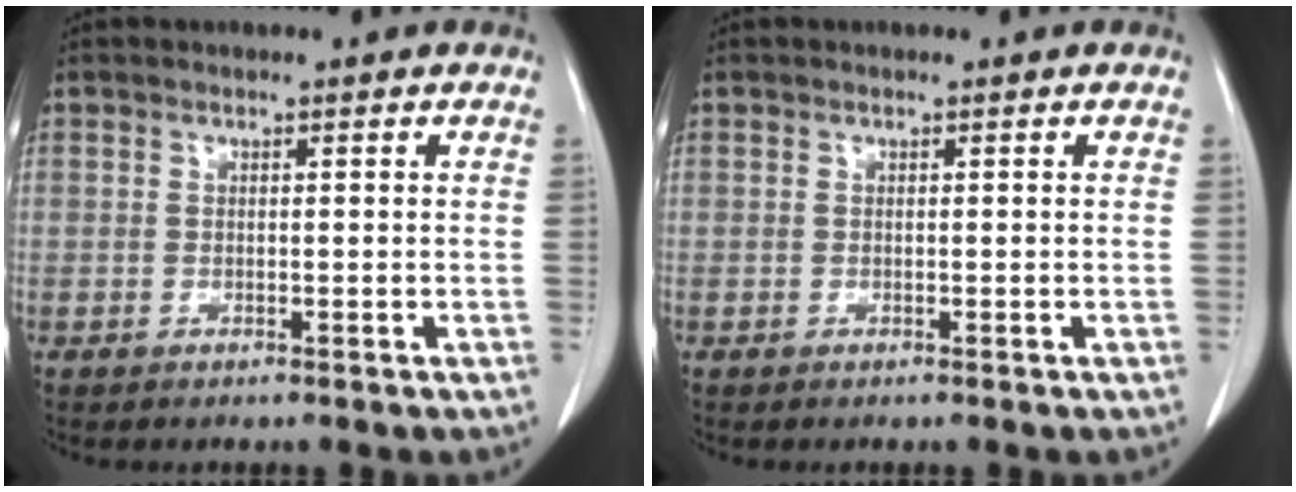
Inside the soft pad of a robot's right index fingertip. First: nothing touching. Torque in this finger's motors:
{"motor_torque": [0.00, 0.00, 0.00, 0.00]}